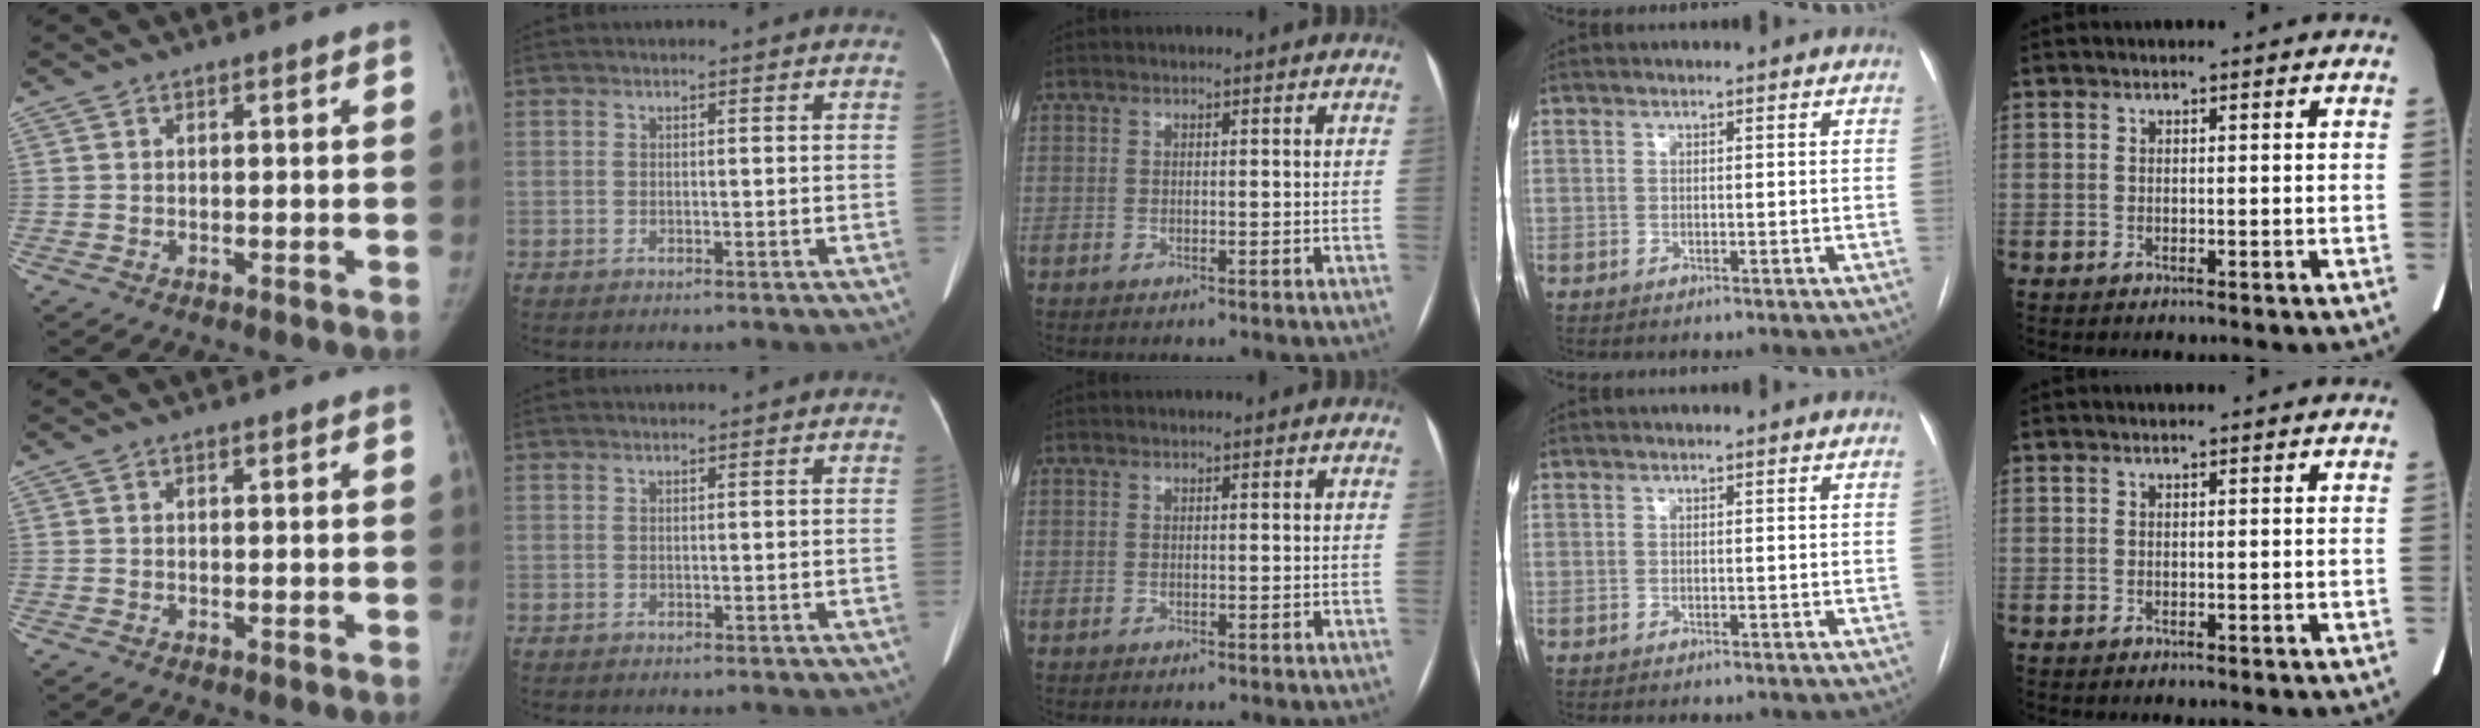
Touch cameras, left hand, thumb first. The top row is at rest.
{}